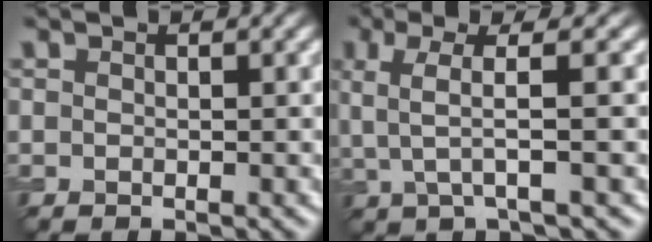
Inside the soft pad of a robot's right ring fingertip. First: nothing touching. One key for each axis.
{"total": 4.2, "fx": 0.9, "fy": 0.8, "fz": 4.0, "tx": -0.078, "ty": 0.008, "tz": 0.016}